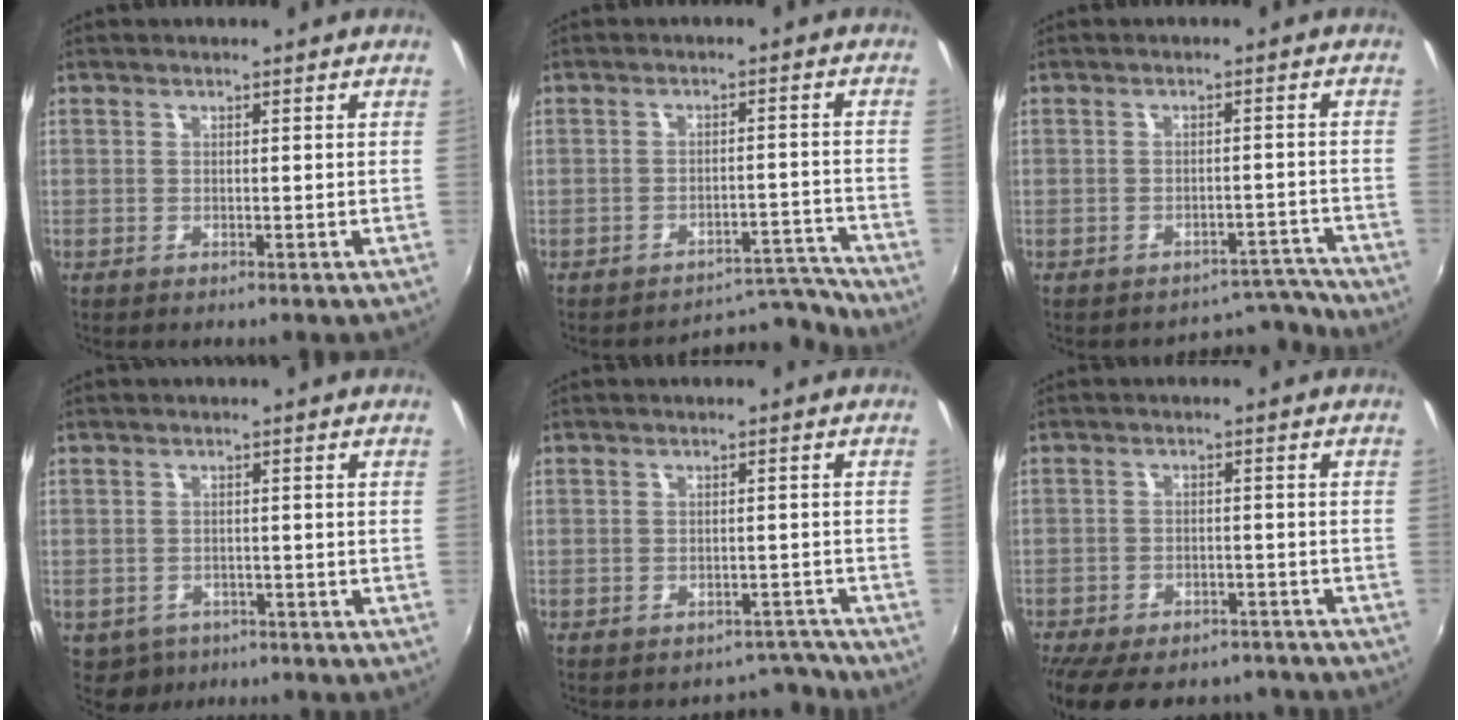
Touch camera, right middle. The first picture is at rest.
{"total": 8.0, "force": [-8.0, 0.0, -1.1], "torque": [0.019, 0.038, -0.113]}
{"total": 5.4, "force": [-5.2, 1.1, -1.0], "torque": [0.032, 0.029, -0.066]}
{"total": 4.1, "force": [-2.2, 3.3, 1.2], "torque": [-0.032, -0.007, -0.028]}
{"total": 3.9, "force": [-3.6, 1.4, -0.5], "torque": [0.023, 0.020, -0.044]}
{"total": 17.3, "force": [-14.3, 6.9, 7.0], "torque": [-0.155, -0.009, -0.192]}